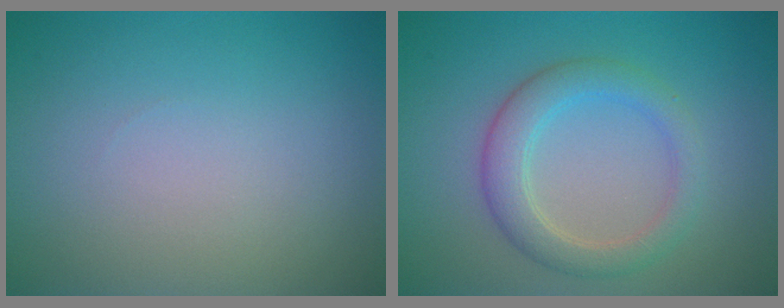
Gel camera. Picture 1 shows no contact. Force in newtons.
{"total": 3.6, "press": 3.6, "slide": 0.1}